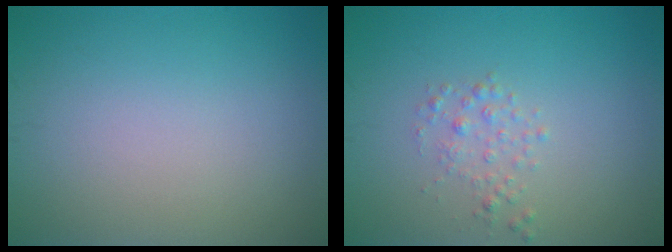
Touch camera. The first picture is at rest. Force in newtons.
{"total": 1.4, "press": 1.4, "slide": 0.0}